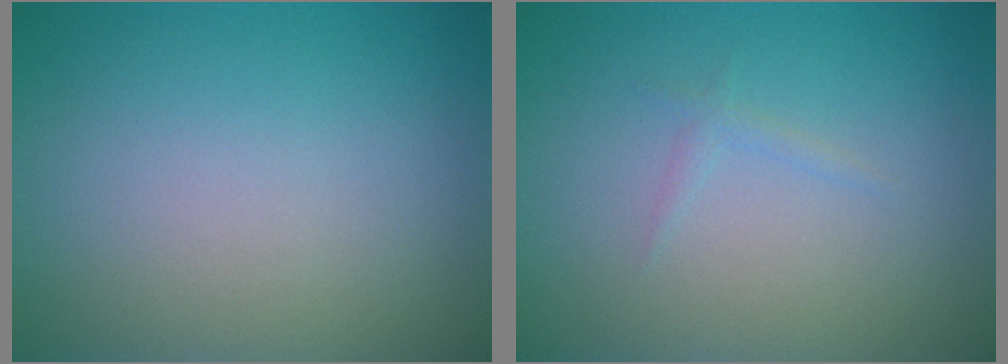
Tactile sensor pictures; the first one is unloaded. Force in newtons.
{"total": 0.7, "press": 0.7, "slide": 0.1}